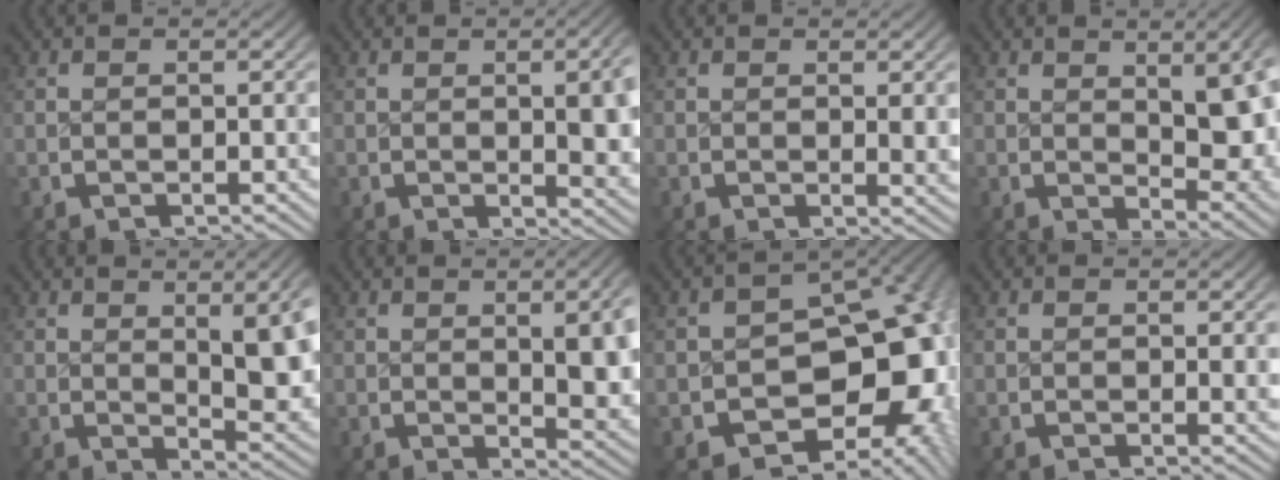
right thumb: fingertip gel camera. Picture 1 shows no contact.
{"total": 4.9, "force": [-0.1, 1.7, 4.6], "torque": [-0.049, -0.002, 0.002]}
{"total": 1.5, "force": [0.5, 0.4, 1.3], "torque": [-0.011, -0.005, 0.007]}
{"total": 7.0, "force": [0.4, 3.2, 6.3], "torque": [-0.079, -0.018, 0.022]}
{"total": 7.6, "force": [0.4, 3.0, 7.0], "torque": [-0.090, -0.016, 0.020]}
{"total": 6.1, "force": [0.3, 2.2, 5.6], "torque": [-0.065, -0.007, 0.010]}
{"total": 17.3, "force": [-2.5, 12.2, 12.0], "torque": [-0.172, -0.057, -0.025]}
{"total": 0.8, "force": [0.4, 0.1, 0.7], "torque": [-0.008, -0.004, 0.006]}